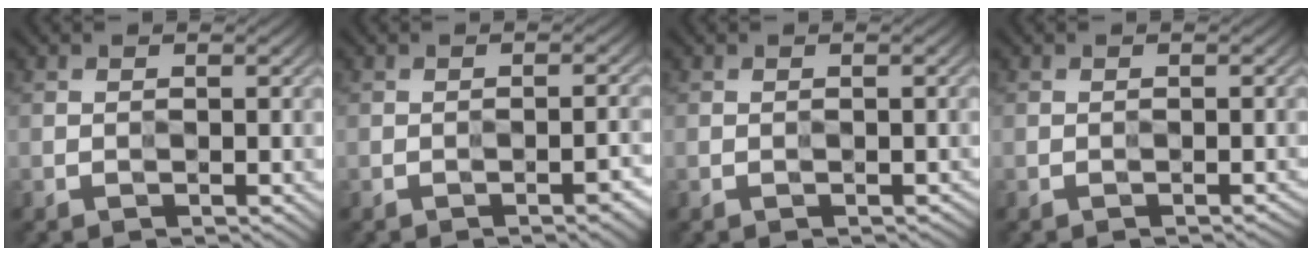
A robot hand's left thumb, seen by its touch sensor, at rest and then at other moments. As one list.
[{"total": 2.3, "force": [-1.6, 0.9, 1.5], "torque": [-0.008, -0.001, -0.015]}, {"total": 0.8, "force": [-0.5, 0.5, 0.5], "torque": [-0.001, -0.001, -0.001]}, {"total": 0.8, "force": [-0.7, 0.2, 0.4], "torque": [-0.002, -0.001, -0.004]}]